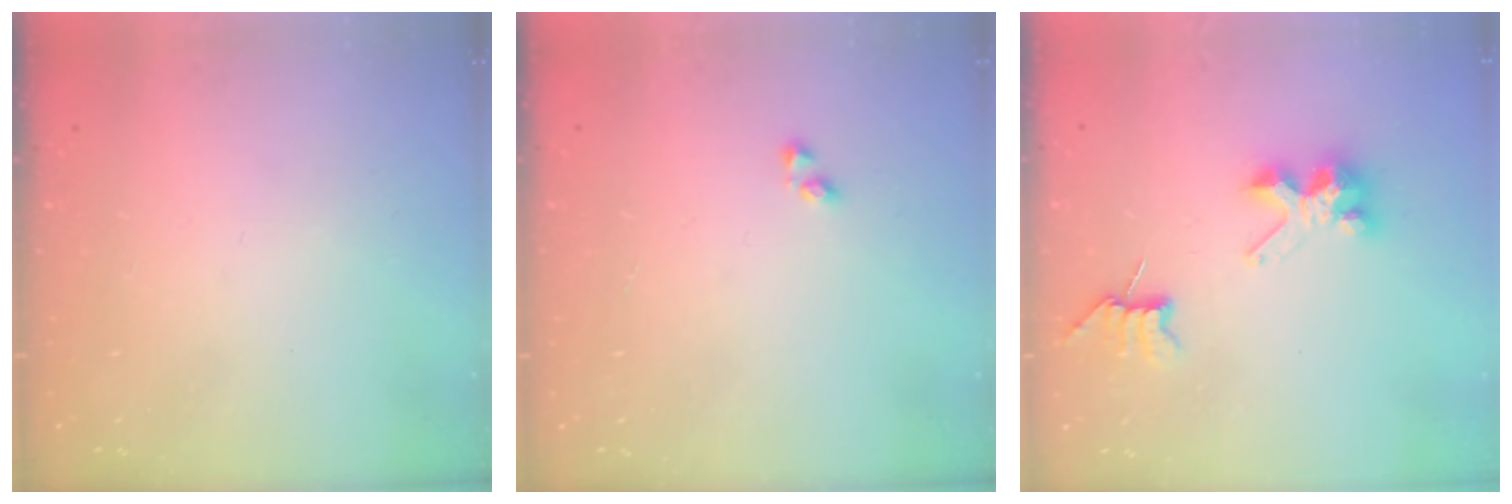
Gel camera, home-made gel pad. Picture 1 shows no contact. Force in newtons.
{"total": 2.9, "press": 2.9, "slide": 0.2}
{"total": 7.8, "press": 7.8, "slide": 0.5}